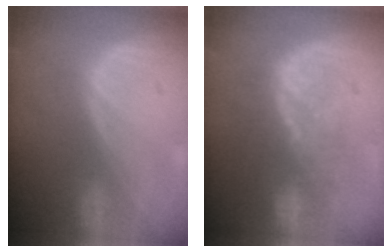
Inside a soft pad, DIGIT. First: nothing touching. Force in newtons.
{"total": 9.7, "press": 8.5, "slide": 4.8}